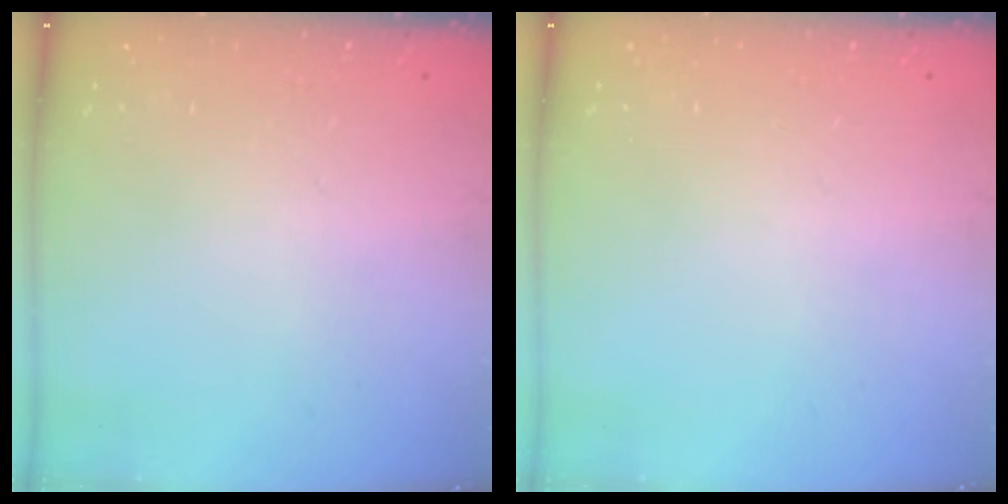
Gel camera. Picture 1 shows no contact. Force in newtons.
{"total": 0.0}